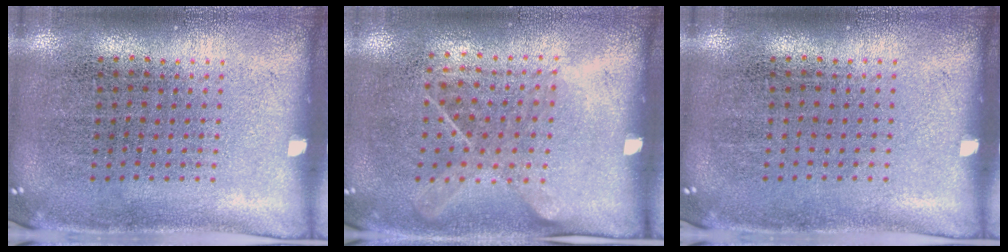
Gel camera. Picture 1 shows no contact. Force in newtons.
{"total": 1.3, "press": 1.0, "slide": 0.8}
{"total": 0.0}